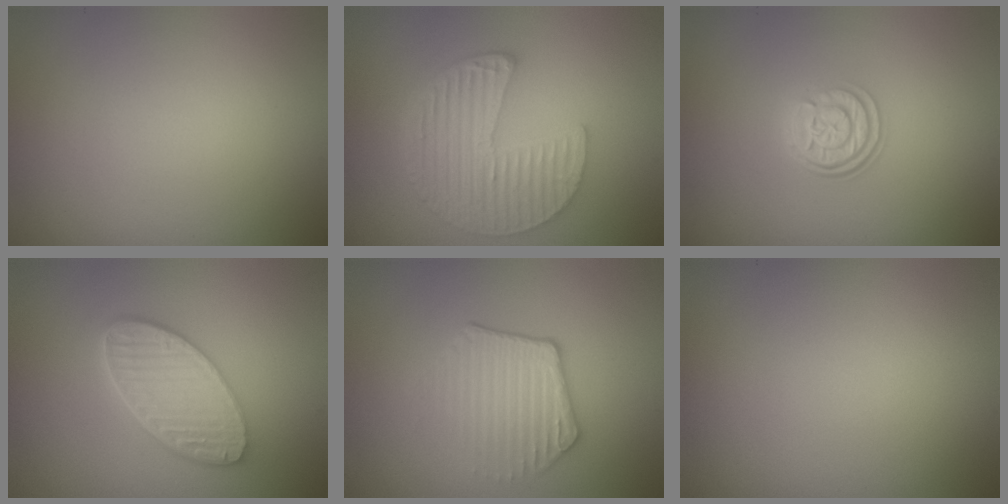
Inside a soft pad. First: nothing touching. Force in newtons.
{"total": 6.1, "press": 4.4, "slide": 4.2}
{"total": 3.1, "press": 2.4, "slide": 1.9}
{"total": 5.5, "press": 4.4, "slide": 3.3}
{"total": 2.7, "press": 2.2, "slide": 1.6}
{"total": 0.0}